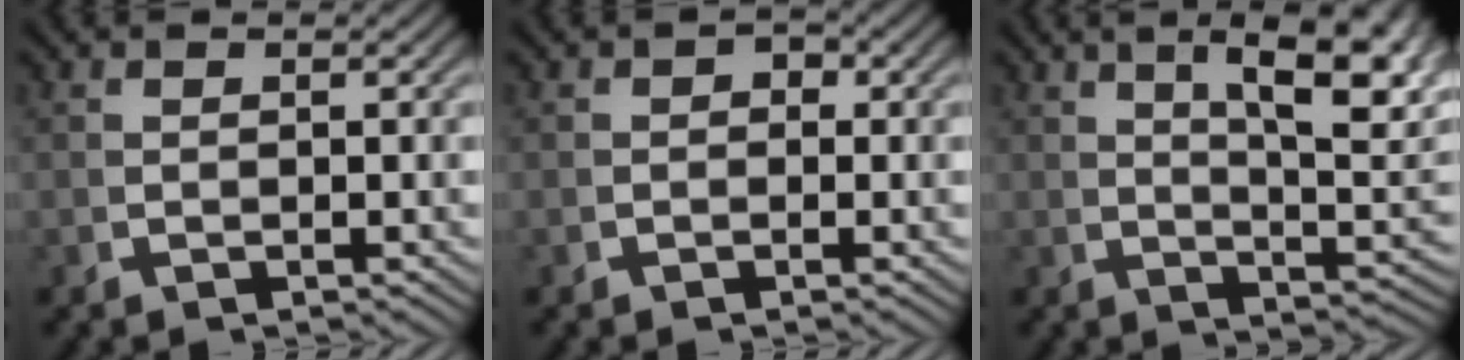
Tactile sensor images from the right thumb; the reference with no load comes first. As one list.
[{"total": 0.8, "force": [-0.2, 0.7, 0.4], "torque": [-0.004, -0.003, -0.006]}, {"total": 10.2, "force": [4.0, 3.7, 8.6], "torque": [-0.099, 0.010, 0.060]}]